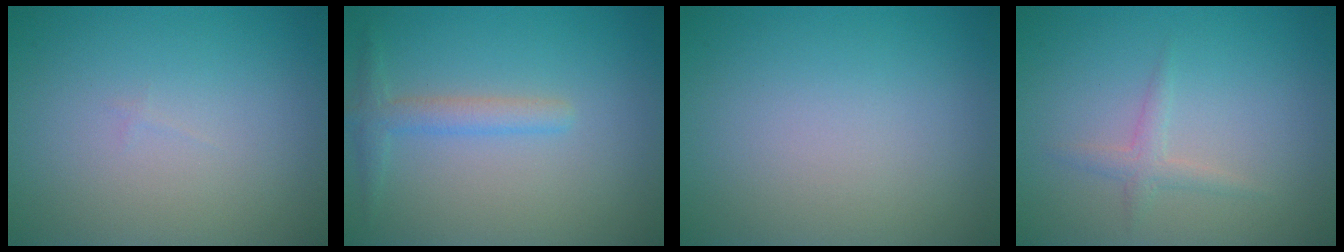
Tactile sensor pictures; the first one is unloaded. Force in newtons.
{"total": 2.0, "press": 2.0, "slide": 0.1}
{"total": 0.0}
{"total": 1.3, "press": 1.3, "slide": 0.1}